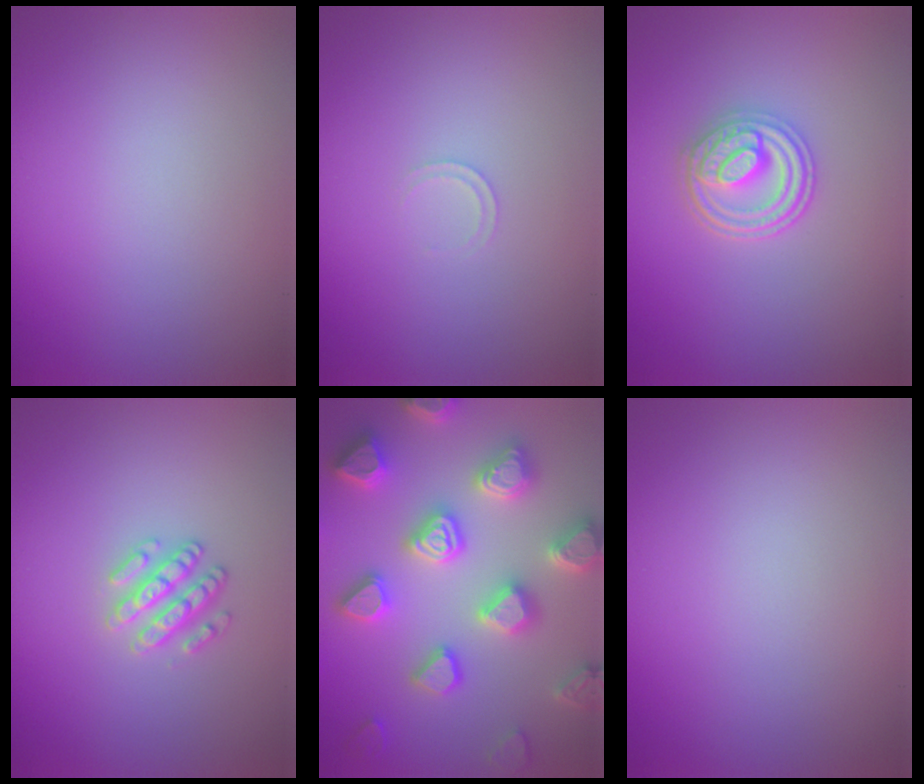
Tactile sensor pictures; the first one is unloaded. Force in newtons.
{"total": 0.7, "press": 0.7, "slide": 0.1}
{"total": 3.9, "press": 3.3, "slide": 2.0}
{"total": 2.6, "press": 2.5, "slide": 0.4}
{"total": 7.3, "press": 7.1, "slide": 1.6}
{"total": 0.0}